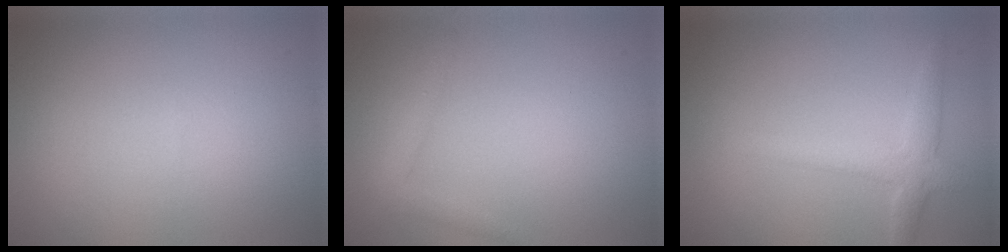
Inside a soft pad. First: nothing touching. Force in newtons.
{"total": 1.5, "press": 1.5, "slide": 0.1}
{"total": 2.9, "press": 2.9, "slide": 0.1}